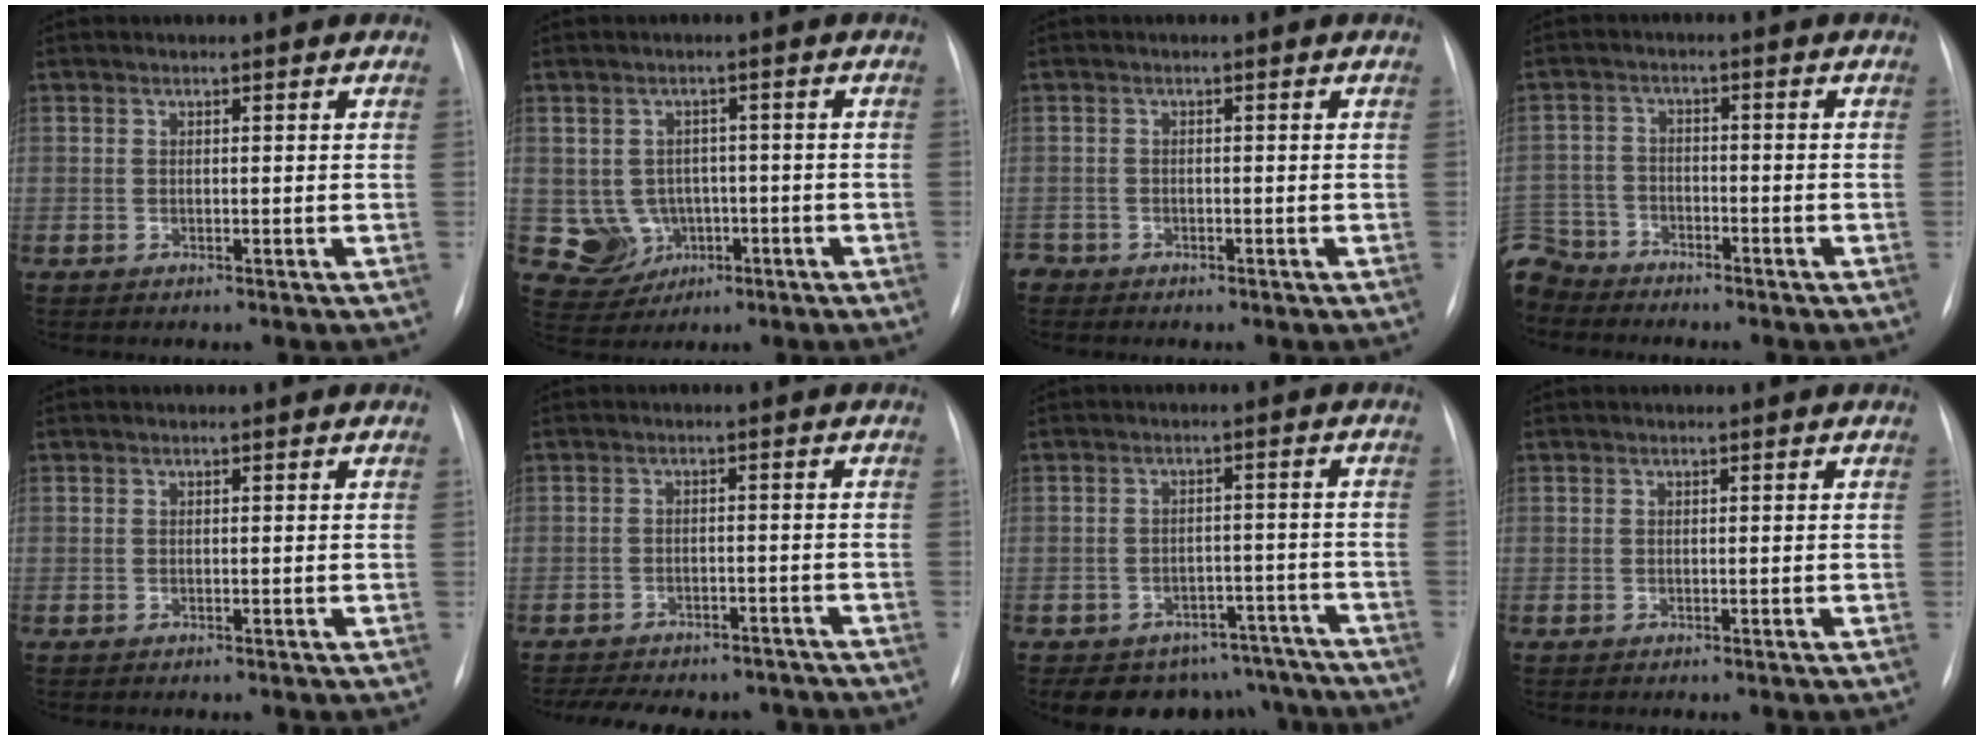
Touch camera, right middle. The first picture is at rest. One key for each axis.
{"total": 6.3, "fx": -1.2, "fy": 5.9, "fz": 1.5, "tx": -0.029, "ty": 0.013, "tz": -0.007}
{"total": 1.8, "fx": -1.3, "fy": 1.2, "fz": 0.0, "tx": -0.002, "ty": 0.003, "tz": -0.025}
{"total": 8.6, "fx": -7.4, "fy": 4.3, "fz": 0.6, "tx": -0.027, "ty": 0.005, "tz": -0.142}
{"total": 0.0}
{"total": 14.3, "fx": -12.4, "fy": 5.5, "fz": 4.6, "tx": -0.096, "ty": 0.010, "tz": -0.153}
{"total": 11.3, "fx": -9.6, "fy": 5.9, "fz": 1.2, "tx": 0.008, "ty": 0.033, "tz": -0.109}
{"total": 0.0}